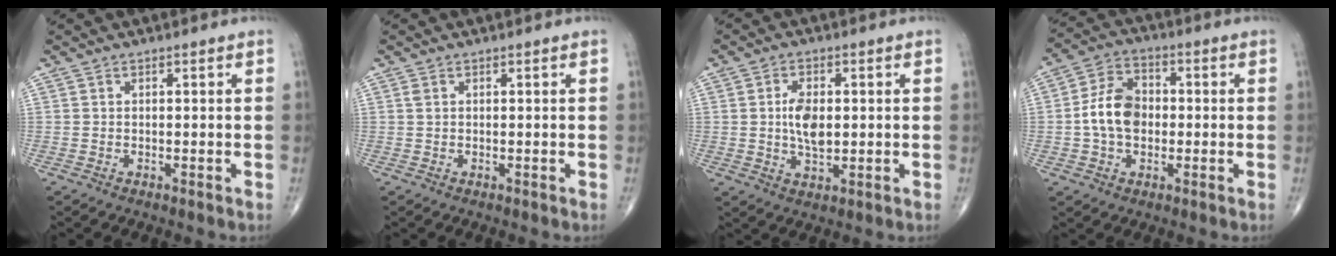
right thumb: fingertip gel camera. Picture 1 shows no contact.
{"total": 0.7, "force": [0.3, 0.4, 0.5], "torque": [-0.012, 0.007, 0.008]}
{"total": 6.5, "force": [0.5, 3.5, 5.4], "torque": [-0.093, -0.004, 0.008]}
{"total": 9.6, "force": [-0.6, 6.8, 6.8], "torque": [-0.111, 0.022, -0.020]}